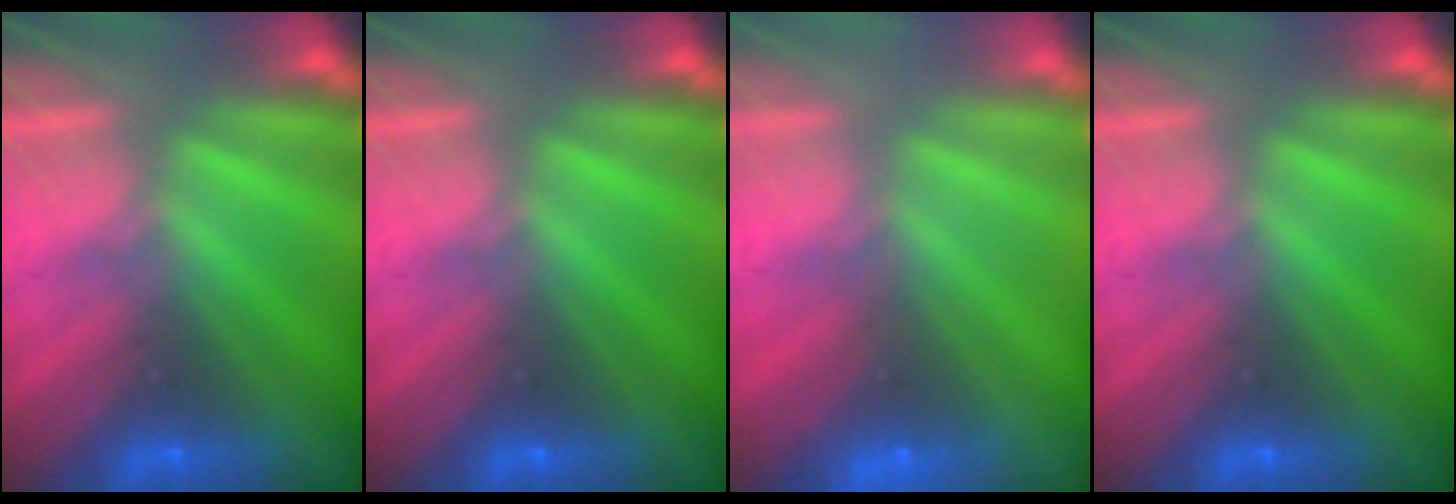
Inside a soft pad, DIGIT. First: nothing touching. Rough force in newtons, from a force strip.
{"total": 0.0}
{"total": 2.4}
{"total": 0.0}